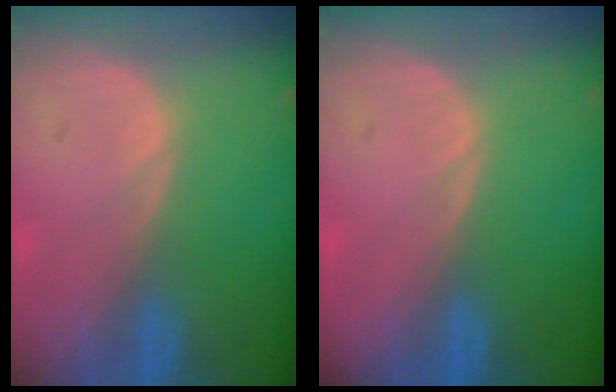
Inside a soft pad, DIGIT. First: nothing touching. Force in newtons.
{"total": 0.0}